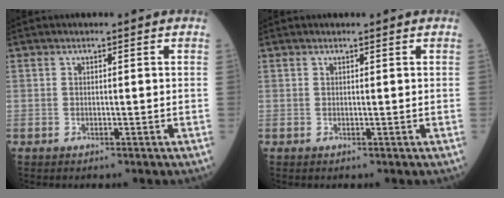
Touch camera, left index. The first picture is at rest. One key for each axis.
{"total": 0.6, "fx": 0.5, "fy": -0.1, "fz": 0.3, "tx": -0.009, "ty": 0.003, "tz": 0.011}